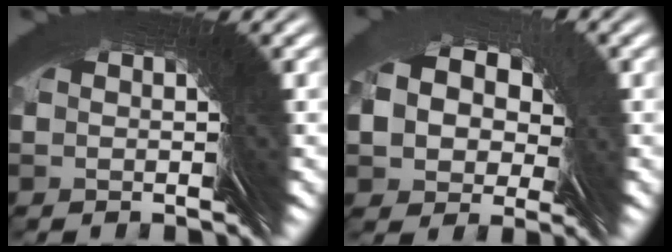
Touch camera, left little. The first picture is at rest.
{"total": 5.2, "force": [2.7, 4.4, 0.9], "torque": [-0.021, 0.012, 0.031]}